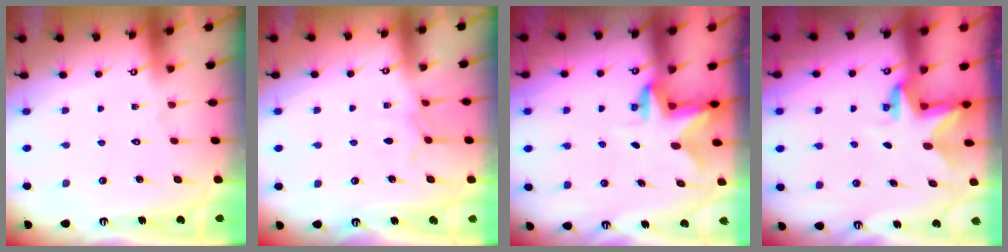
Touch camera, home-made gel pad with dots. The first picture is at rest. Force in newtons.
{"total": 5.2, "press": 5.2, "slide": 0.6}
{"total": 2.7, "press": 2.7, "slide": 0.5}
{"total": 2.8, "press": 2.8, "slide": 0.2}